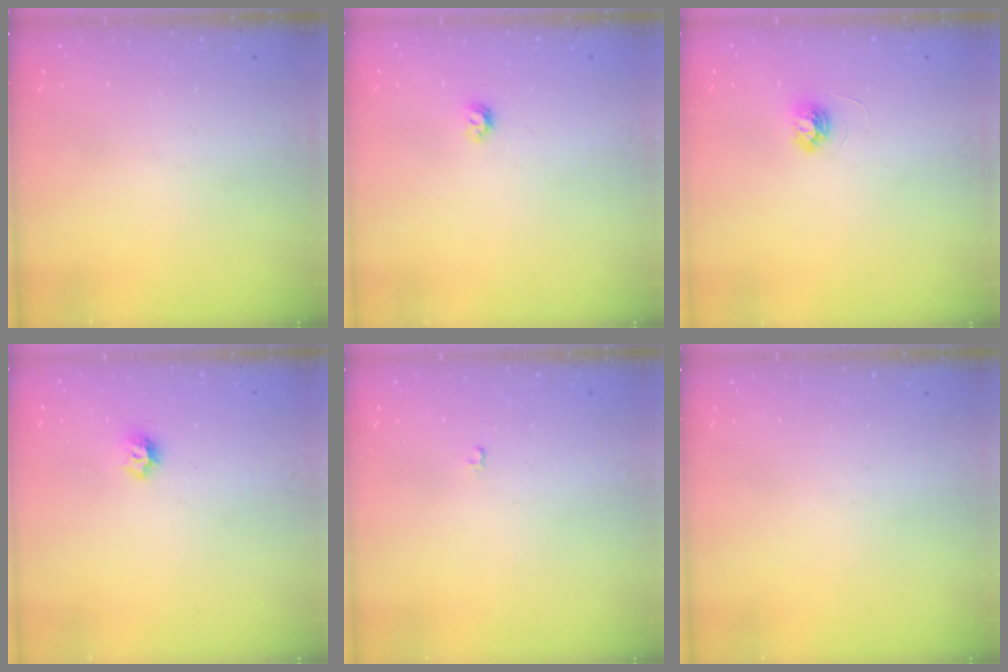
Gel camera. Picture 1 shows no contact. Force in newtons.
{"total": 4.0, "press": 4.0, "slide": 0.6}
{"total": 4.0, "press": 4.0, "slide": 0.3}
{"total": 6.5, "press": 6.5, "slide": 0.8}
{"total": 2.1, "press": 2.1, "slide": 0.2}
{"total": 0.0}